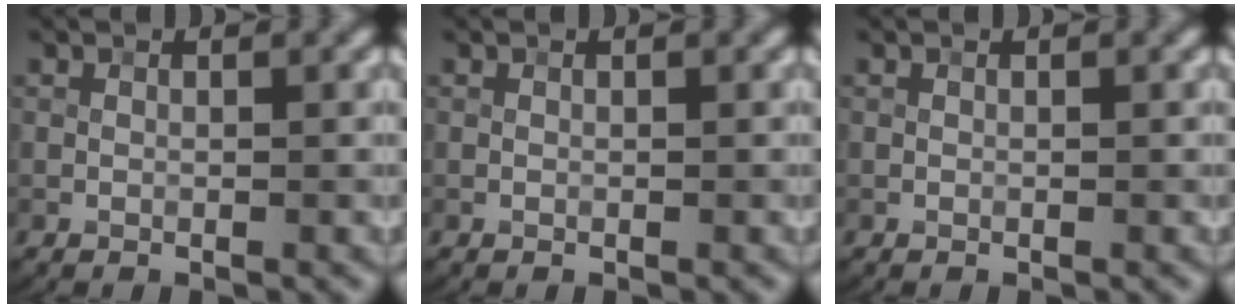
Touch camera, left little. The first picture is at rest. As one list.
[{"total": 0.0}, {"total": 0.0}]